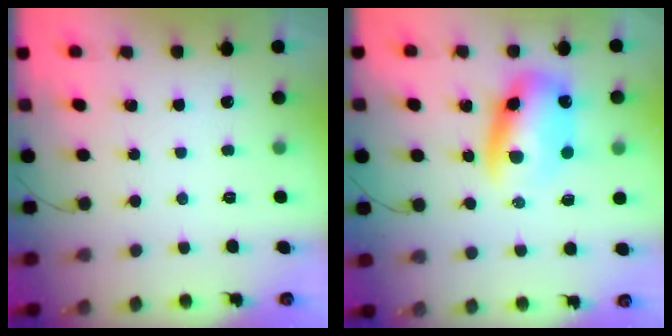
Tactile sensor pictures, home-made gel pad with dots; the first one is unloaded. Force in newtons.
{"total": 10.6, "press": 10.3, "slide": 2.7}